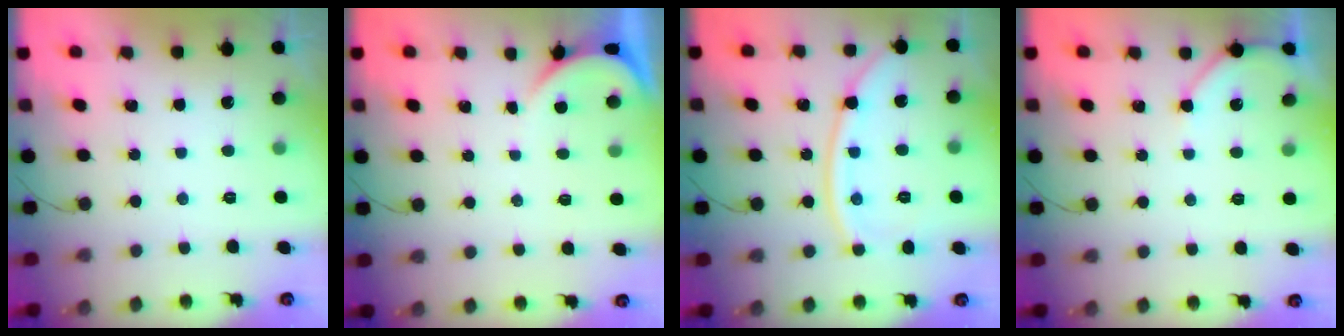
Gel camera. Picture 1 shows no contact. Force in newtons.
{"total": 0.0}
{"total": 11.1, "press": 11.1, "slide": 0.6}
{"total": 5.9, "press": 5.9, "slide": 0.7}